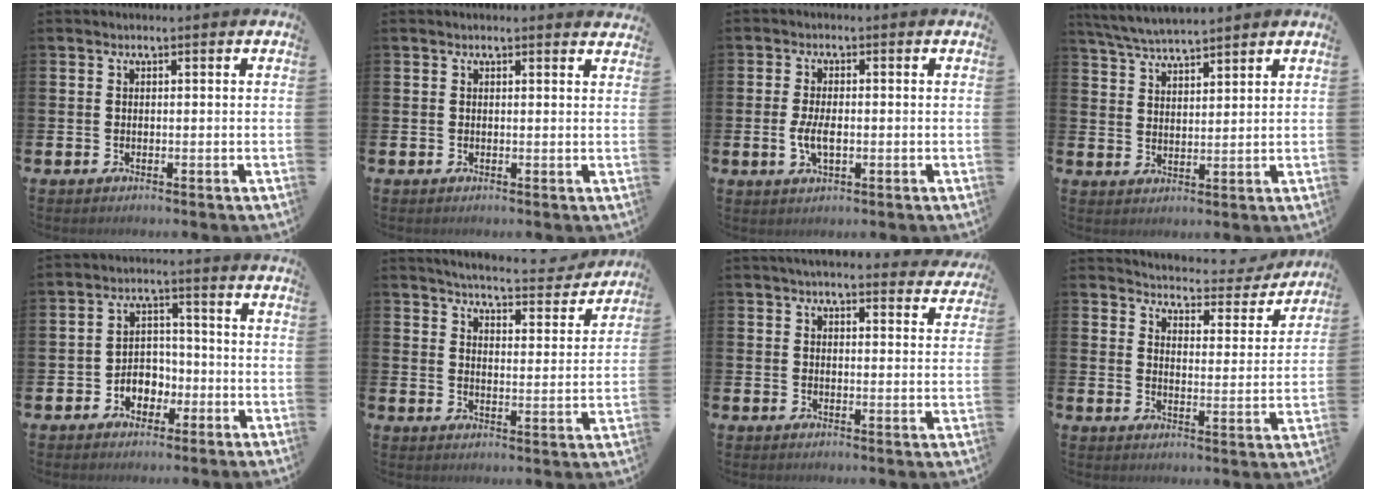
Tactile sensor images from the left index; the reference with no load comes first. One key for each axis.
{"total": 0.8, "fx": 0.8, "fy": 0.0, "fz": 0.1, "tx": -0.003, "ty": 0.000, "tz": 0.015}
{"total": 3.5, "fx": -0.4, "fy": 1.7, "fz": 3.1, "tx": -0.064, "ty": 0.001, "tz": -0.010}
{"total": 5.5, "fx": 5.3, "fy": 0.3, "fz": 1.2, "tx": -0.046, "ty": -0.022, "tz": 0.098}
{"total": 3.8, "fx": -1.9, "fy": 3.1, "fz": 1.1, "tx": -0.029, "ty": 0.006, "tz": -0.043}
{"total": 5.3, "fx": 5.1, "fy": 0.5, "fz": 1.0, "tx": -0.036, "ty": -0.040, "tz": 0.085}
{"total": 4.2, "fx": 4.0, "fy": 0.3, "fz": 1.0, "tx": -0.021, "ty": -0.021, "tz": 0.070}
{"total": 4.3, "fx": 4.2, "fy": 0.9, "fz": 0.4, "tx": -0.025, "ty": -0.039, "tz": 0.065}